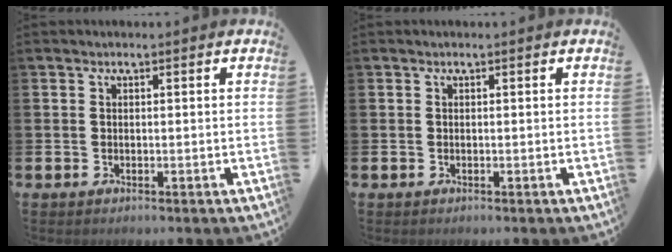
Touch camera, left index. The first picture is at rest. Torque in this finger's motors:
{"motor_torque": [0.00, 0.00, 0.00, 0.01]}